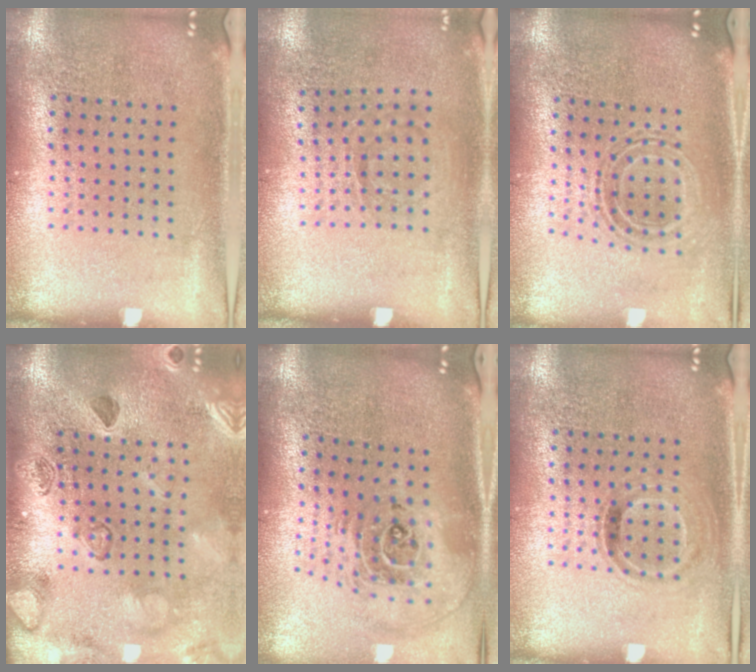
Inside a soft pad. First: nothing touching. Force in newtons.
{"total": 1.0, "press": 0.8, "slide": 0.6}
{"total": 0.6, "press": 0.5, "slide": 0.3}
{"total": 2.3, "press": 2.3, "slide": 0.5}
{"total": 2.4, "press": 1.8, "slide": 1.7}
{"total": 0.9, "press": 0.8, "slide": 0.3}